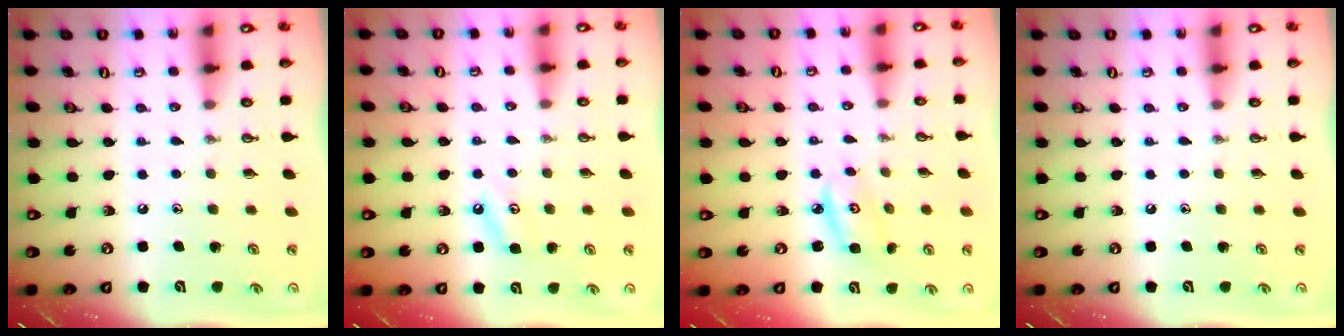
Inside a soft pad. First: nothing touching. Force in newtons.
{"total": 3.4, "press": 3.3, "slide": 0.7}
{"total": 4.3, "press": 4.3, "slide": 0.3}
{"total": 0.0}